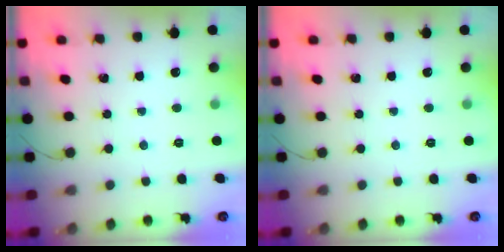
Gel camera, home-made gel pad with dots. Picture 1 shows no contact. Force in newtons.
{"total": 0.0}